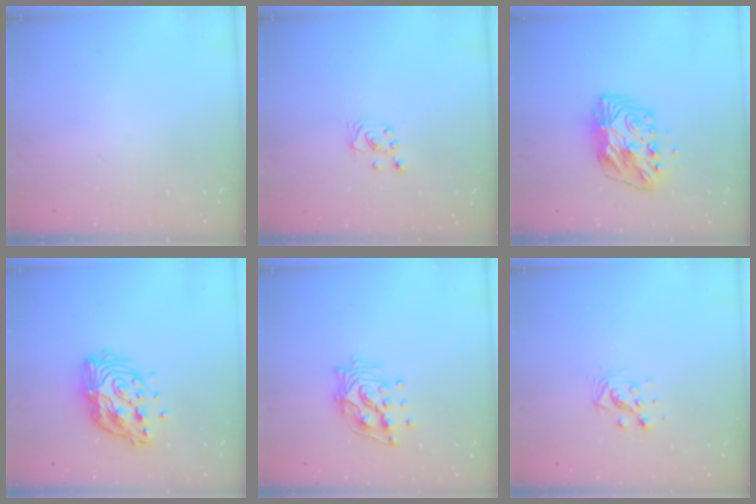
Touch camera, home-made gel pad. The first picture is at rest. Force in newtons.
{"total": 2.0, "press": 2.0, "slide": 0.2}
{"total": 9.6, "press": 9.5, "slide": 1.0}
{"total": 16.8, "press": 16.7, "slide": 1.5}
{"total": 11.7, "press": 11.6, "slide": 1.4}
{"total": 7.7, "press": 7.3, "slide": 2.4}